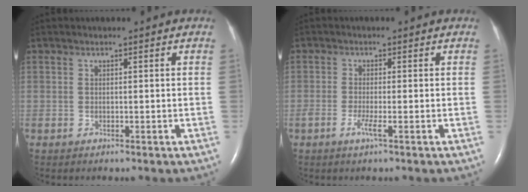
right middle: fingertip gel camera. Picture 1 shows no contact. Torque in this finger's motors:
{"motor_torque": [0.56, -0.28, 0.30, 0.09]}